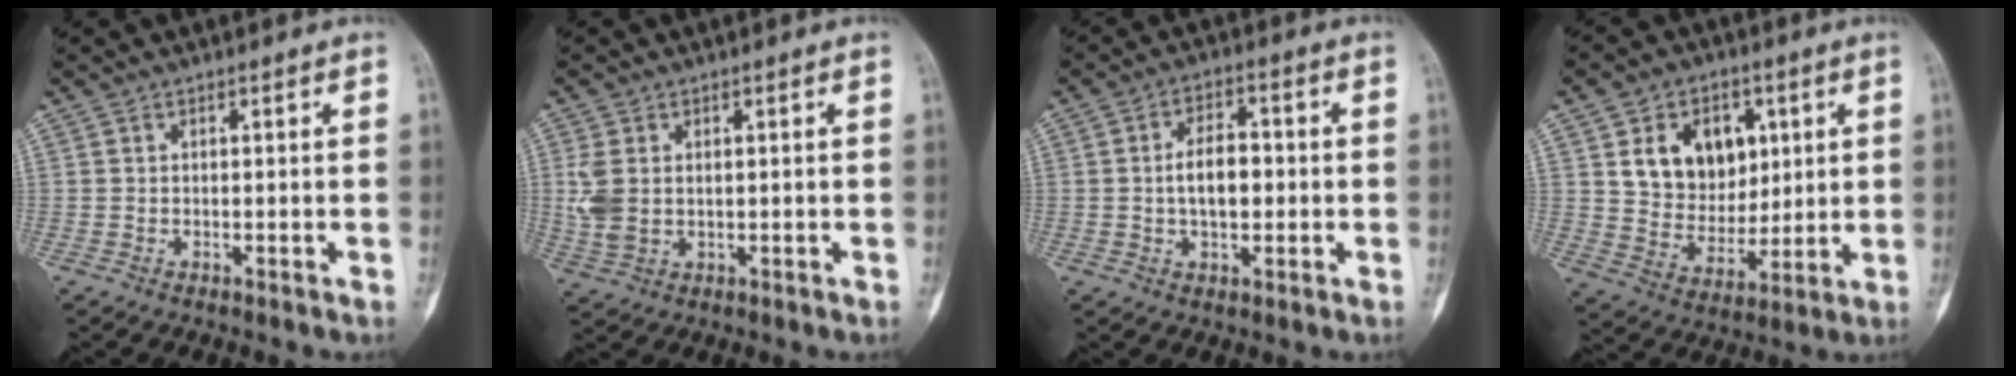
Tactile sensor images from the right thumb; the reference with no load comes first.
{"total": 5.5, "force": [0.8, 3.7, 4.0], "torque": [-0.100, 0.000, 0.023]}
{"total": 7.4, "force": [-0.2, 4.2, 6.1], "torque": [-0.087, 0.013, -0.009]}
{"total": 14.2, "force": [4.5, 10.6, 8.3], "torque": [-0.080, -0.022, 0.085]}